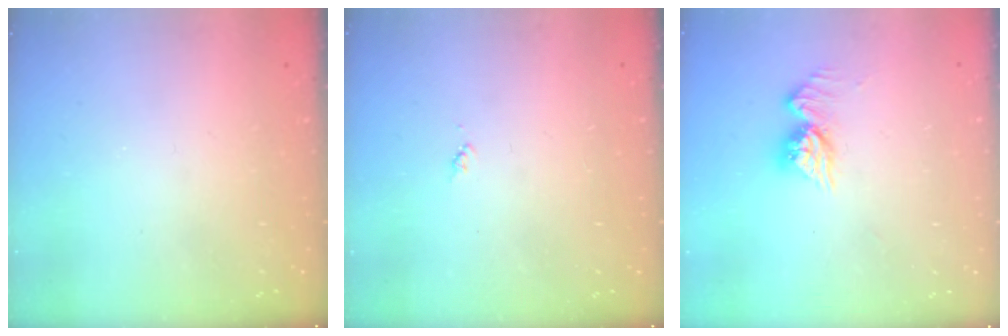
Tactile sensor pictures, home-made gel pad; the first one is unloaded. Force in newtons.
{"total": 3.4, "press": 3.4, "slide": 0.5}
{"total": 9.7, "press": 9.7, "slide": 0.9}